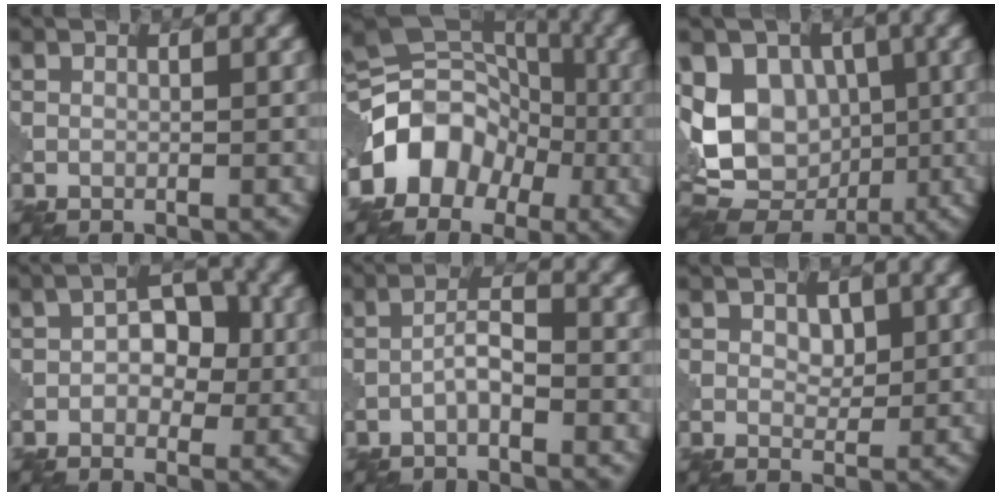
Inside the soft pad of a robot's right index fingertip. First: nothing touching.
{"total": 8.2, "force": [-3.3, 6.4, 4.0], "torque": [-0.051, 0.020, -0.075]}
{"total": 13.0, "force": [0.9, 10.6, 7.5], "torque": [-0.123, 0.025, 0.000]}
{"total": 4.2, "force": [0.2, 2.8, 3.1], "torque": [-0.037, 0.006, -0.007]}
{"total": 2.1, "force": [-1.0, 0.5, 1.8], "torque": [-0.035, 0.009, -0.024]}
{"total": 1.9, "force": [0.7, 1.3, 1.2], "torque": [-0.019, -0.003, 0.012]}